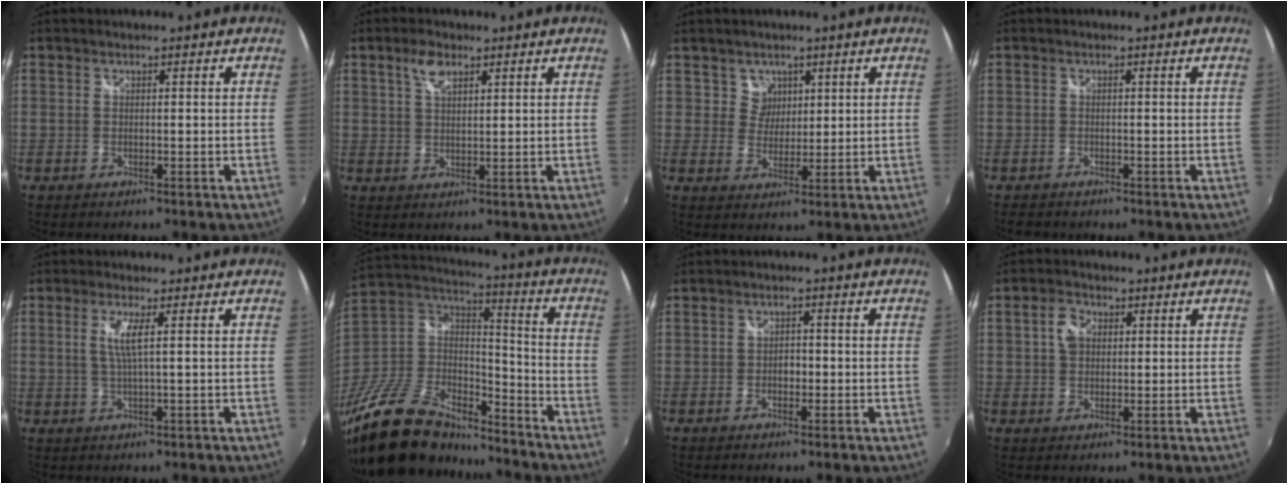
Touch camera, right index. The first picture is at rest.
{"total": 4.1, "force": [2.3, 1.9, 2.7], "torque": [-0.050, 0.007, 0.042]}
{"total": 3.9, "force": [2.2, 3.3, -0.1], "torque": [0.010, 0.012, 0.039]}
{"total": 2.0, "force": [-1.5, 1.3, 0.3], "torque": [-0.014, -0.001, -0.027]}
{"total": 3.6, "force": [0.8, -0.1, 3.5], "torque": [-0.072, -0.003, 0.017]}
{"total": 29.4, "force": [-21.8, 13.5, 14.4], "torque": [-0.319, 0.009, -0.364]}
{"total": 1.7, "force": [-0.3, 1.4, 1.0], "torque": [-0.016, 0.006, -0.006]}
{"total": 4.4, "force": [1.5, 3.3, 2.5], "torque": [-0.042, 0.016, 0.026]}